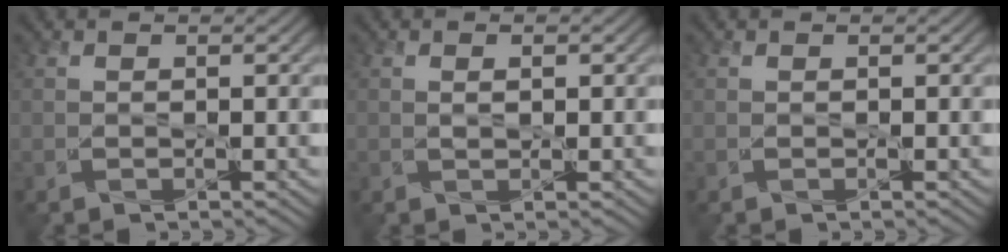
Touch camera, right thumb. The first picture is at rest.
{"total": 0.7, "force": [0.3, 0.3, 0.6], "torque": [-0.012, 0.000, 0.005]}
{"total": 0.0}